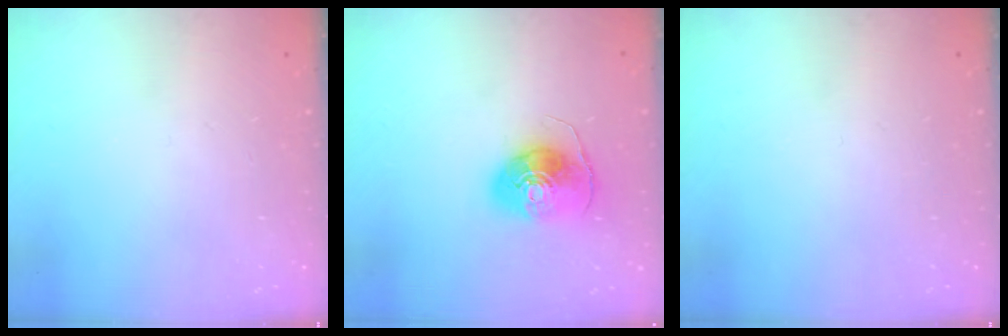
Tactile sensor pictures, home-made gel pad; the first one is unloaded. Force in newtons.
{"total": 8.8, "press": 8.7, "slide": 1.0}
{"total": 0.0}